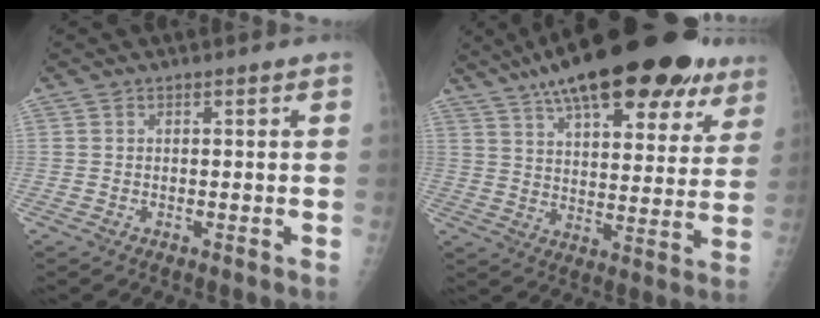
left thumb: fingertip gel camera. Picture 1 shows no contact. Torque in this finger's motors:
{"motor_torque": [3.32, 1.69, 1.86, -0.91, 0.37]}